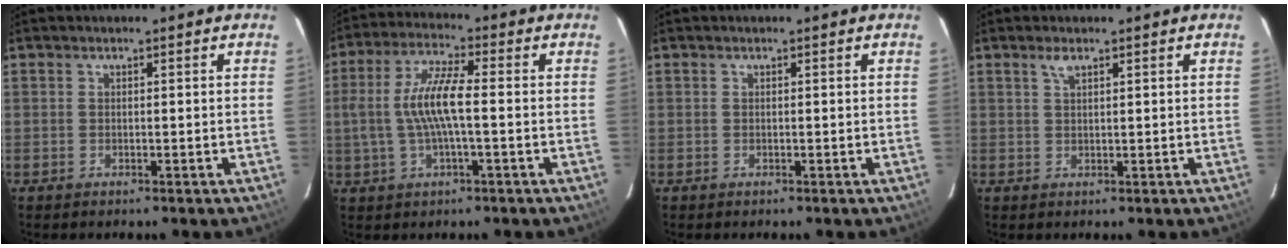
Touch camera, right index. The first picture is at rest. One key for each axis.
{"total": 9.5, "fx": -0.6, "fy": 2.0, "fz": 9.2, "tx": -0.189, "ty": 0.005, "tz": -0.009}
{"total": 0.0}
{"total": 1.6, "fx": 1.1, "fy": 0.5, "fz": 1.1, "tx": -0.021, "ty": 0.004, "tz": 0.020}